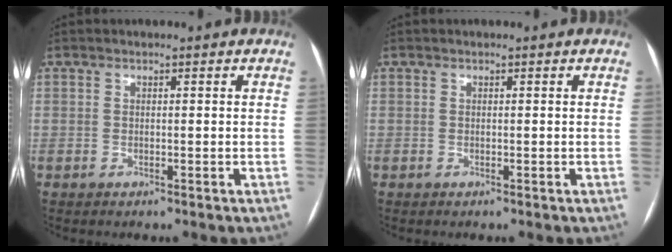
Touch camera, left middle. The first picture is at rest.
{"total": 0.0}